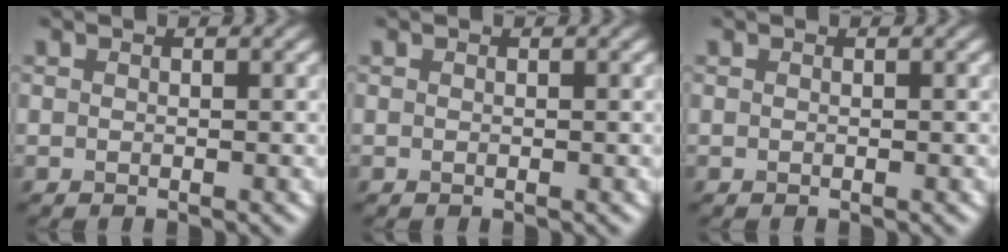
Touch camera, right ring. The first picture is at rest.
{"total": 0.0}
{"total": 0.0}